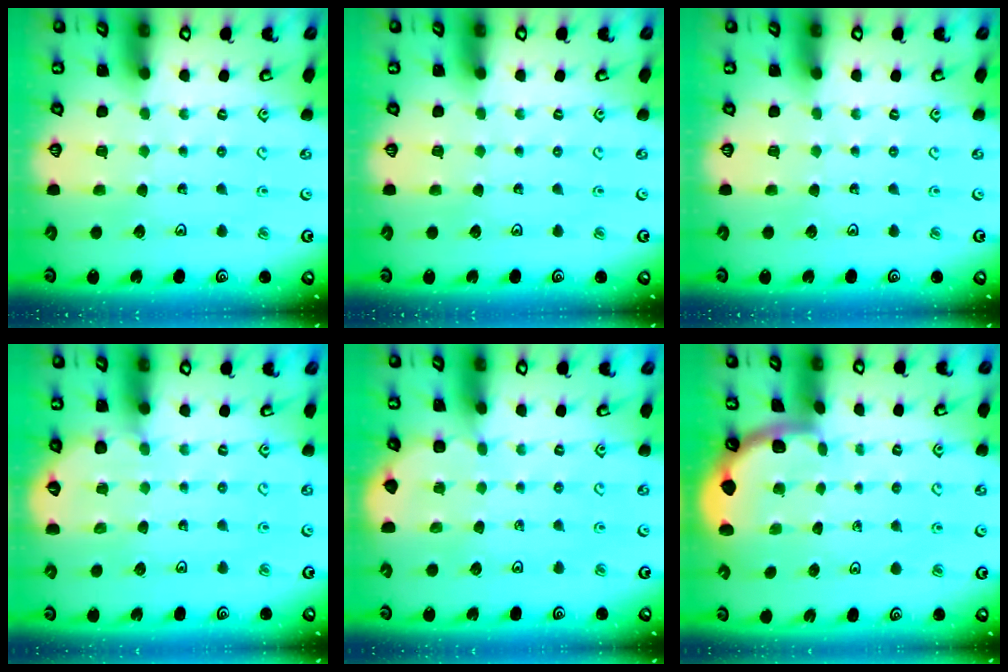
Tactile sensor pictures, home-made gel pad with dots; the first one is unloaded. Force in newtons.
{"total": 0.0}
{"total": 0.0}
{"total": 4.9, "press": 4.5, "slide": 2.0}
{"total": 2.3, "press": 2.3, "slide": 0.2}
{"total": 1.8, "press": 1.8, "slide": 0.1}